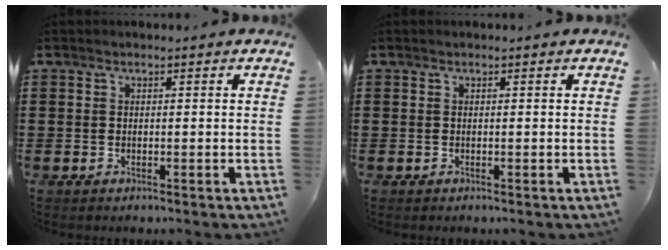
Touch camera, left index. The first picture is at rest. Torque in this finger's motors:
{"motor_torque": [0.00, 0.00, 0.04, -0.01]}